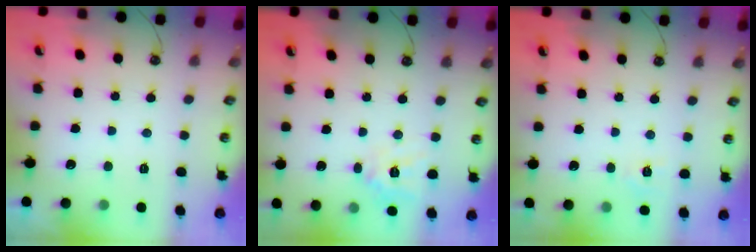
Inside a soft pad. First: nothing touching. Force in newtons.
{"total": 10.7, "press": 10.7, "slide": 1.2}
{"total": 4.9, "press": 4.8, "slide": 0.6}